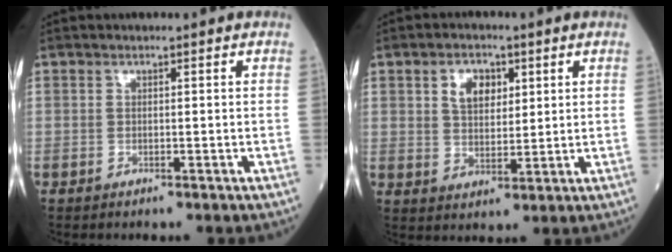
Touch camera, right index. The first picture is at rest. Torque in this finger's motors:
{"motor_torque": [0.03, 0.01, 0.10, 0.05]}